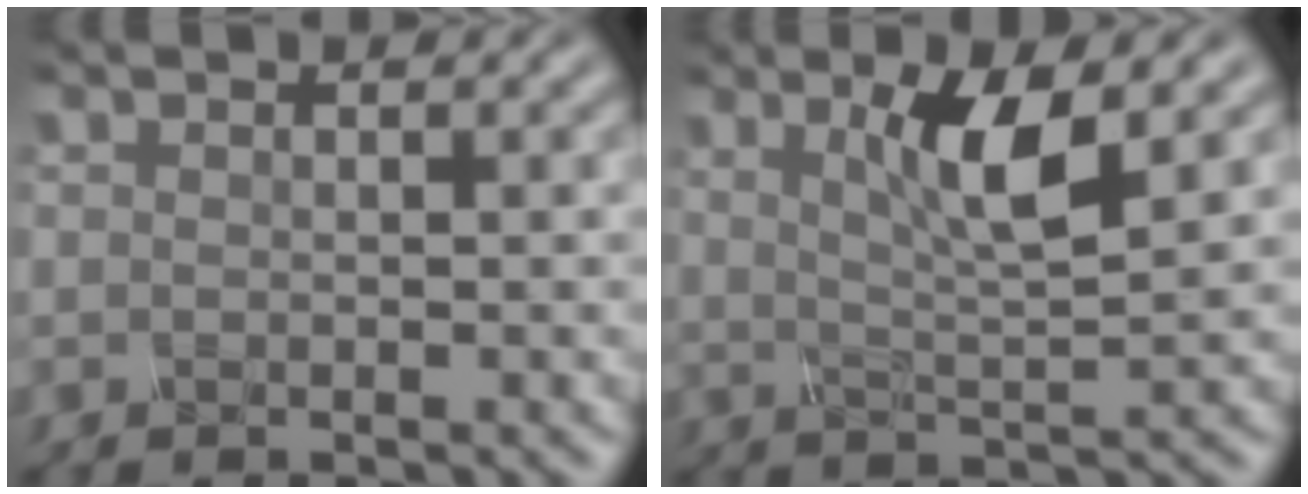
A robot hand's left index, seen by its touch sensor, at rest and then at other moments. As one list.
[{"total": 3.6, "force": [1.3, 0.0, 3.3], "torque": [-0.076, -0.003, 0.050]}]